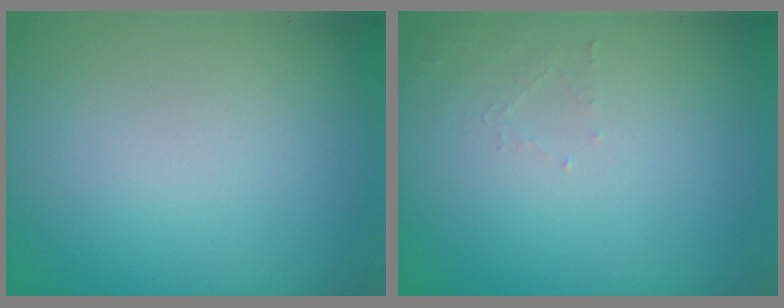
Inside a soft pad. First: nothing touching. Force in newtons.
{"total": 1.0, "press": 1.0, "slide": 0.2}